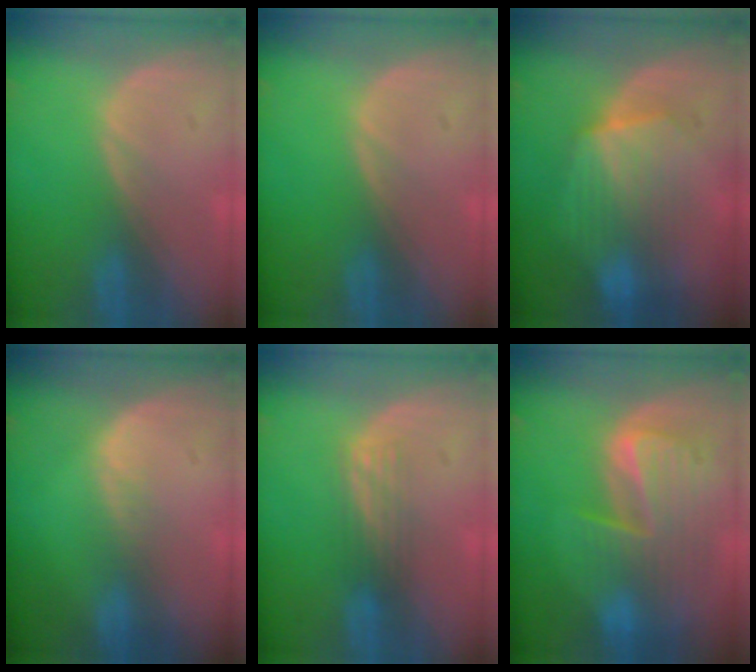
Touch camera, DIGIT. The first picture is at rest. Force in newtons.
{"total": 0.0}
{"total": 7.3, "press": 7.2, "slide": 0.7}
{"total": 2.0, "press": 1.1, "slide": 1.7}
{"total": 2.9, "press": 2.5, "slide": 1.5}
{"total": 9.8, "press": 8.4, "slide": 5.0}